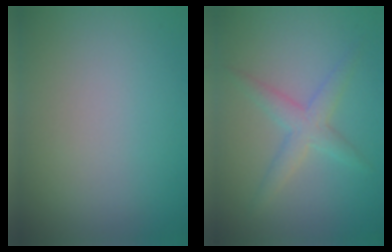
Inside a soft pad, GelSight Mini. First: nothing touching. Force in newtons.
{"total": 2.8, "press": 2.8, "slide": 0.1}